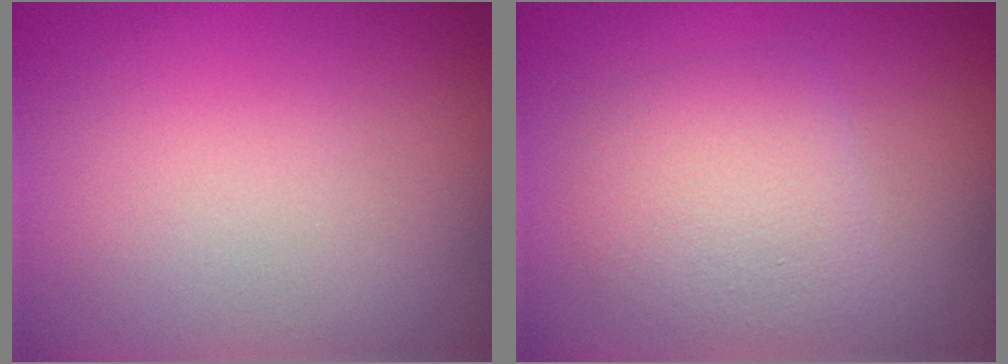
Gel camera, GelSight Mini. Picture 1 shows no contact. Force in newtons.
{"total": 3.5, "press": 3.5, "slide": 0.1}